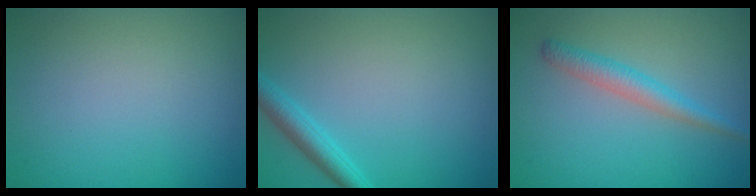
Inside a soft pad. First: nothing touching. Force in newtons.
{"total": 2.3, "press": 2.3, "slide": 0.2}
{"total": 2.5, "press": 2.5, "slide": 0.0}